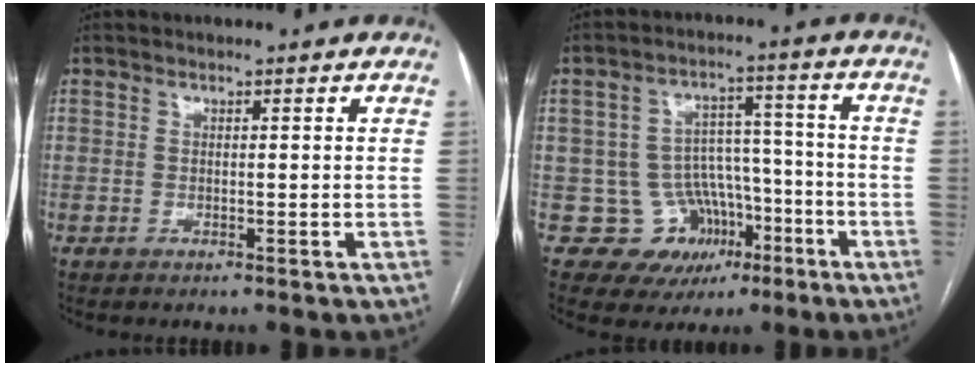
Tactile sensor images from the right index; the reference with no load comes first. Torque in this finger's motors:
{"motor_torque": [-0.22, -0.11, -0.68, -0.19]}